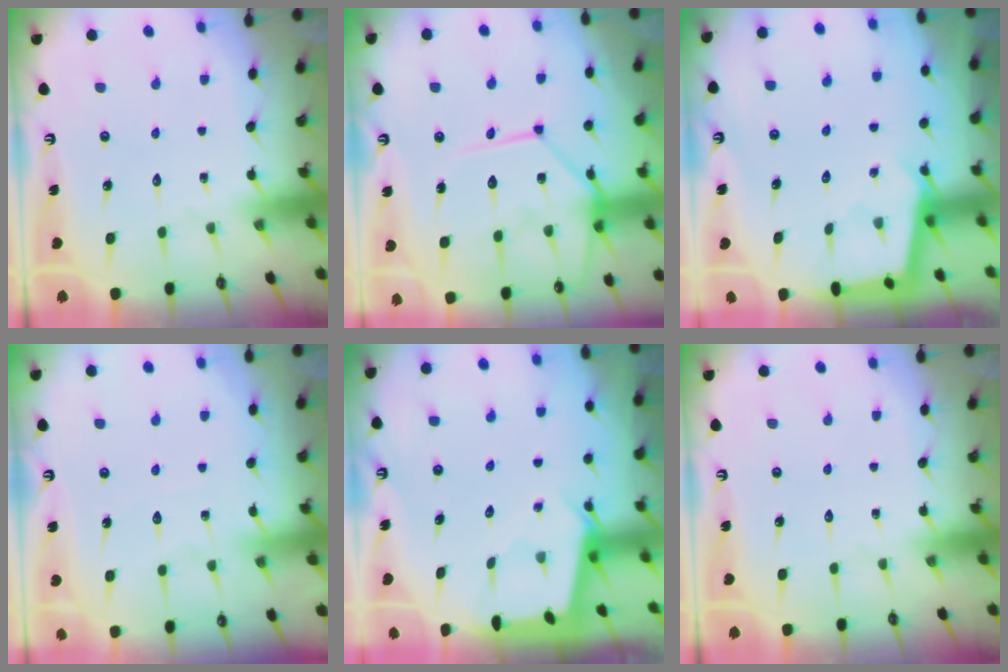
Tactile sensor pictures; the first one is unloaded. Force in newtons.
{"total": 15.1, "press": 15.0, "slide": 1.3}
{"total": 2.7, "press": 2.7, "slide": 0.3}
{"total": 3.8, "press": 3.8, "slide": 0.5}
{"total": 2.4, "press": 2.4, "slide": 0.3}
{"total": 0.0}